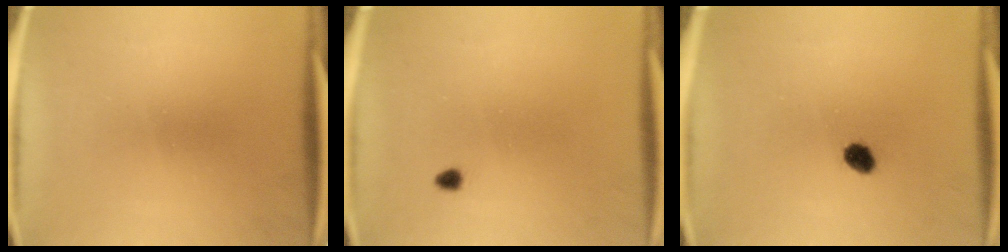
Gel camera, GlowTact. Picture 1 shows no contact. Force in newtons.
{"total": 1.0}
{"total": 3.0}